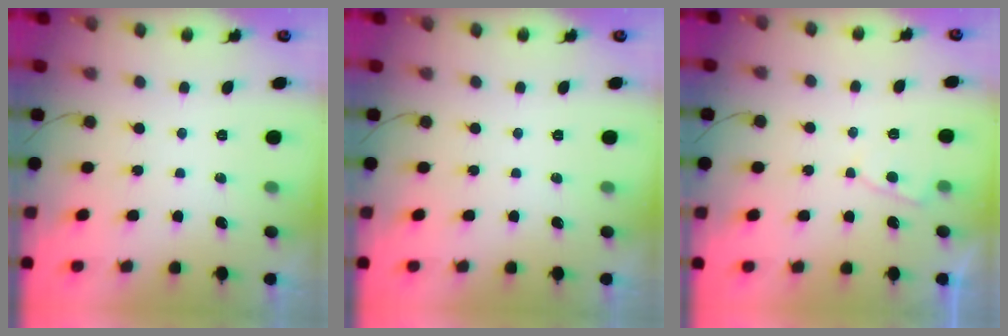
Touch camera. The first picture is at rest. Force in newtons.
{"total": 0.0}
{"total": 3.4, "press": 3.4, "slide": 0.4}